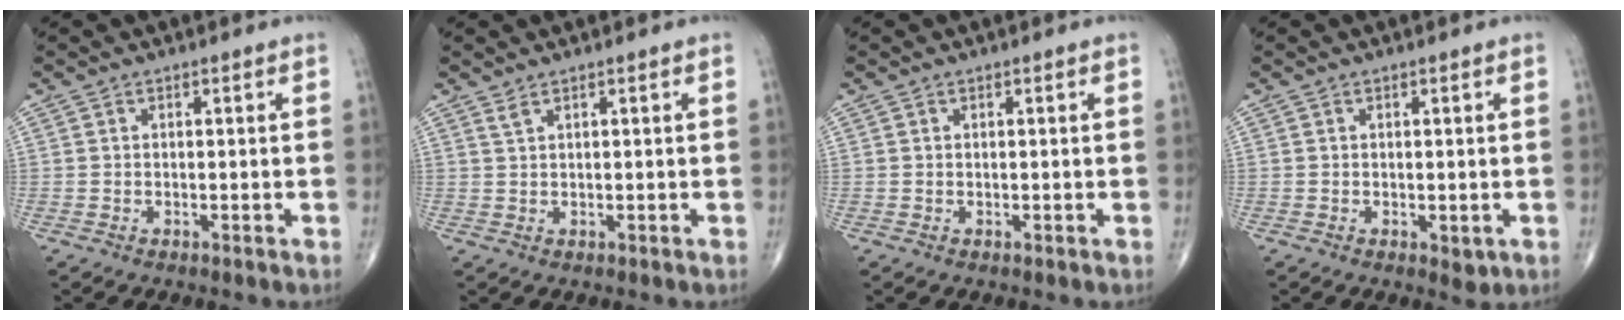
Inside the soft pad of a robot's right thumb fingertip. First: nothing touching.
{"total": 1.1, "force": [0.9, 0.1, 0.7], "torque": [-0.016, 0.001, 0.021]}
{"total": 0.0}
{"total": 1.9, "force": [-0.4, 1.0, 1.5], "torque": [-0.014, -0.003, -0.003]}